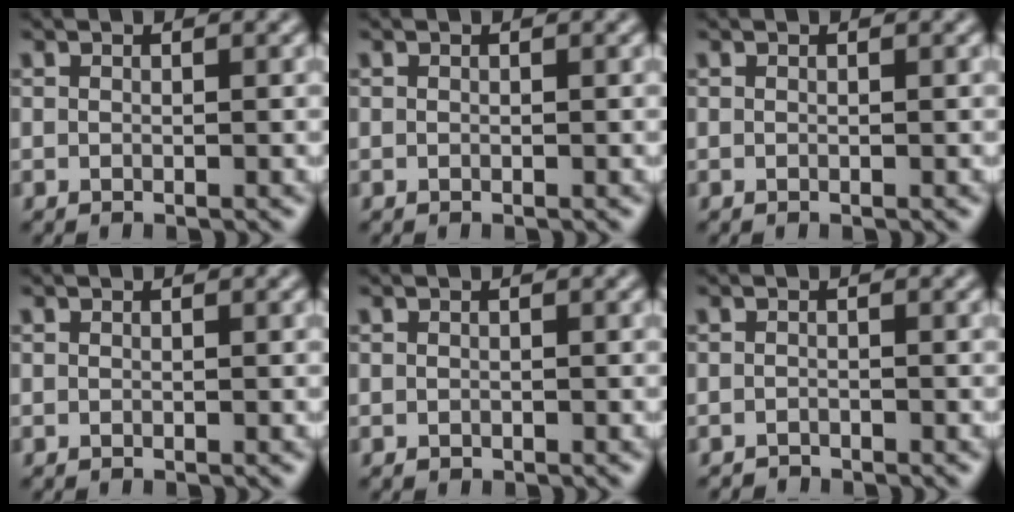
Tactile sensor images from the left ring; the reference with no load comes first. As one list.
[{"total": 0.0}, {"total": 0.0}, {"total": 0.0}, {"total": 0.0}, {"total": 0.8, "force": [-0.8, 0.1, -0.1], "torque": [0.004, 0.003, -0.016]}]